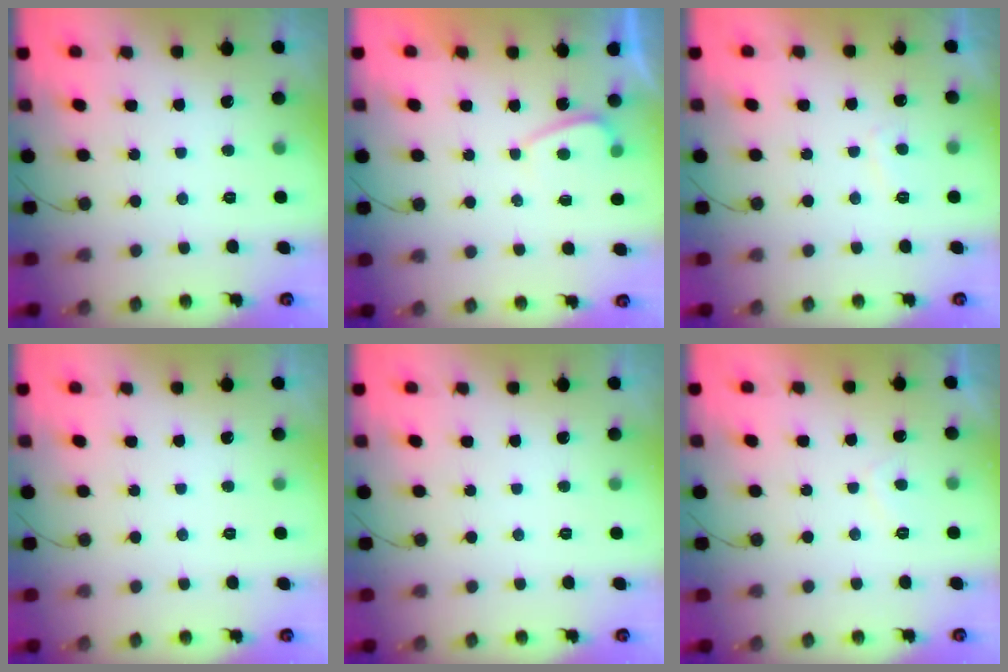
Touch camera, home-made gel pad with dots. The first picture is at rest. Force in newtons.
{"total": 1.1, "press": 1.0, "slide": 0.5}
{"total": 2.3, "press": 2.2, "slide": 0.7}
{"total": 0.0}
{"total": 0.0}
{"total": 1.5, "press": 1.3, "slide": 0.7}